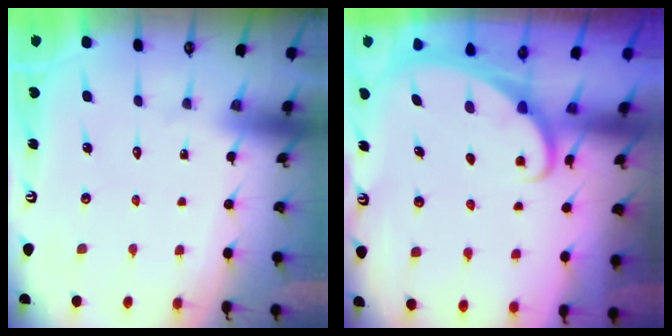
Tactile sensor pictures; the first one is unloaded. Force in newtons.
{"total": 1.6, "press": 1.6, "slide": 0.1}